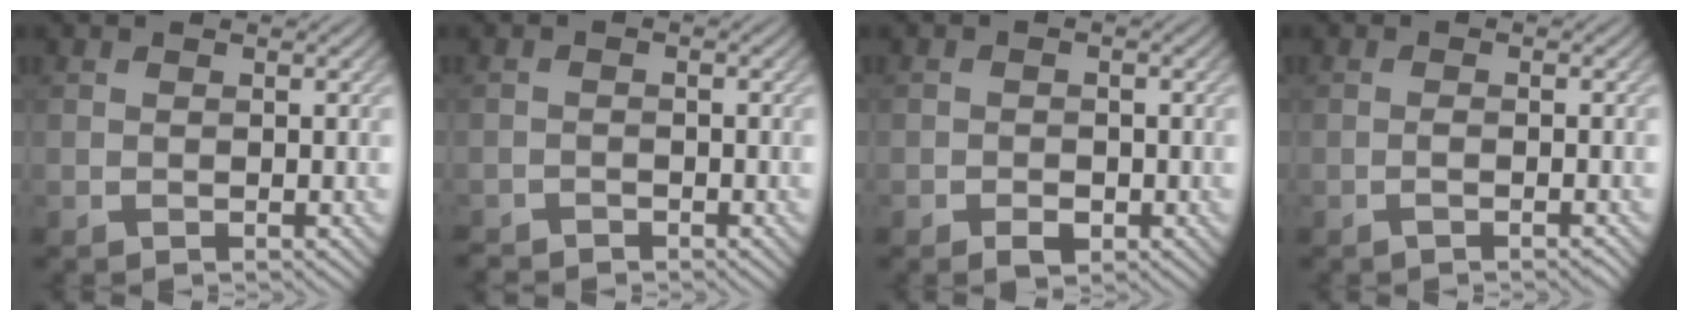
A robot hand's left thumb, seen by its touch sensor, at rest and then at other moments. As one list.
[{"total": 1.6, "force": [-1.5, 0.6, 0.1], "torque": [-0.001, -0.001, -0.032]}, {"total": 2.1, "force": [-1.1, 1.5, 1.0], "torque": [-0.014, -0.004, -0.021]}, {"total": 1.3, "force": [-0.8, 0.1, 1.0], "torque": [-0.020, 0.004, -0.017]}]